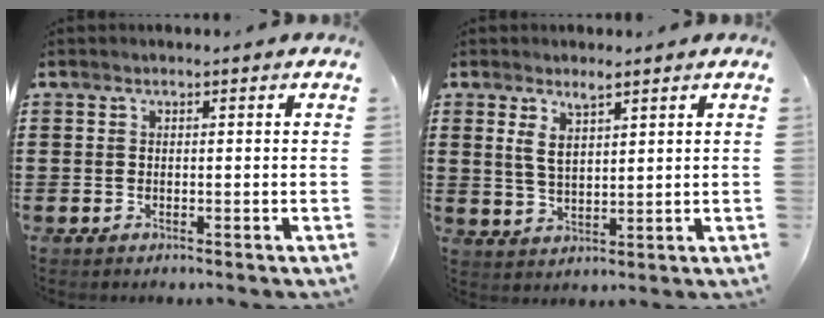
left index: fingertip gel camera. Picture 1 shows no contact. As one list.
[{"total": 4.0, "force": [2.5, 1.4, 2.8], "torque": [-0.060, 0.003, 0.044]}]